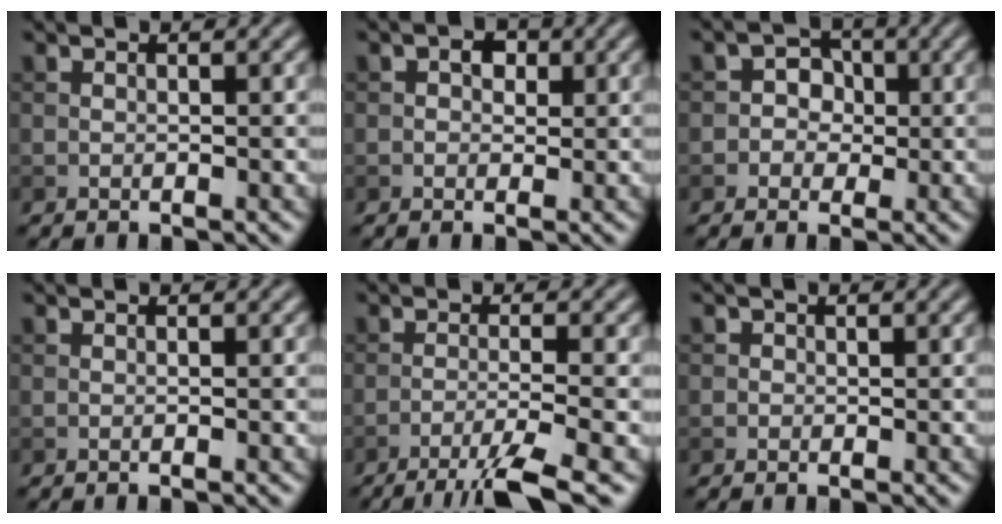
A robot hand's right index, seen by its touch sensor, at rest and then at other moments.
{"total": 1.7, "force": [0.4, 1.3, 1.1], "torque": [-0.010, 0.001, 0.001]}
{"total": 2.6, "force": [-0.1, 2.5, 0.9], "torque": [0.006, 0.006, -0.018]}
{"total": 0.6, "force": [-0.1, 0.2, 0.5], "torque": [-0.004, -0.002, -0.005]}
{"total": 5.5, "force": [-3.4, 0.7, 4.2], "torque": [-0.060, 0.002, -0.068]}
{"total": 0.7, "force": [0.0, 0.7, 0.0], "torque": [0.005, -0.004, -0.005]}